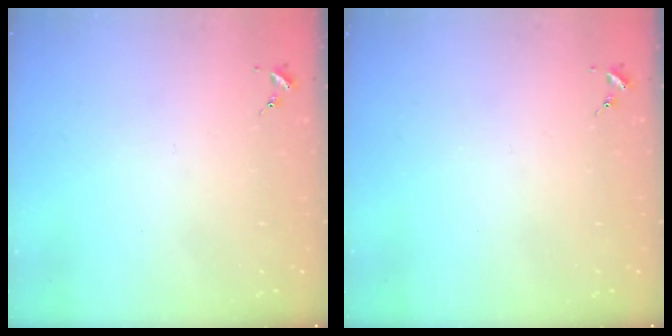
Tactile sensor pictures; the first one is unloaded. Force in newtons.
{"total": 0.0}